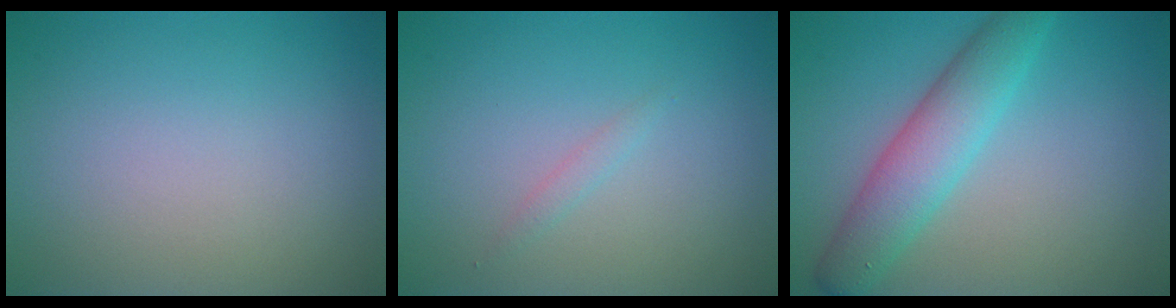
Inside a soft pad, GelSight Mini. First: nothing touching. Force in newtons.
{"total": 0.7, "press": 0.7, "slide": 0.1}
{"total": 5.1, "press": 5.1, "slide": 0.2}